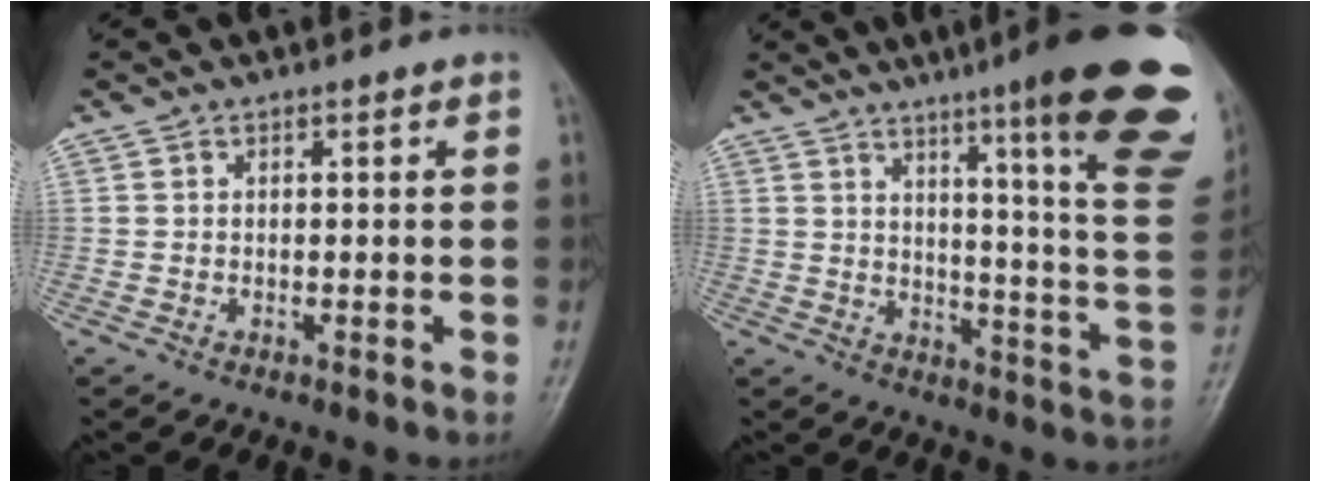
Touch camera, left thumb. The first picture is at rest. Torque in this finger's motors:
{"motor_torque": [2.92, 1.40, 1.71, -1.06, 0.49]}